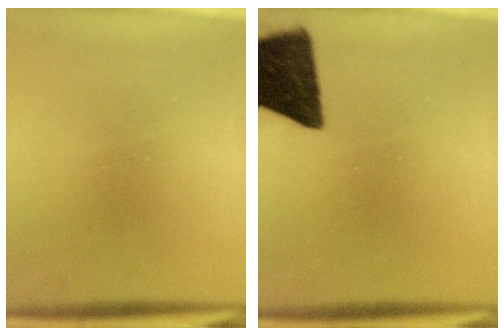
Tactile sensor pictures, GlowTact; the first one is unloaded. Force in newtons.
{"total": 14.7}